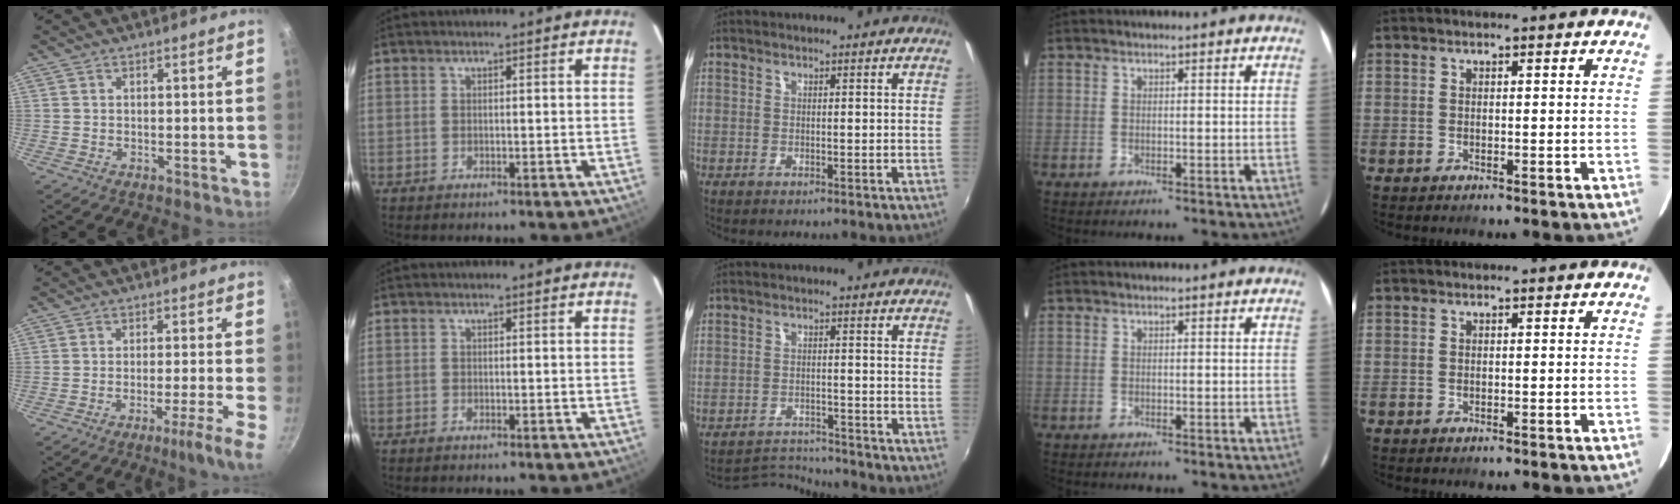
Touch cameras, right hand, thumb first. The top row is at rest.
{"thumb": {"total": 6.5, "force": [-3.4, -0.5, 5.5], "torque": [-0.087, 0.014, -0.053]}, "middle": {"total": 5.2, "force": [-5.2, -0.4, -0.8], "torque": [-0.010, 0.007, -0.093]}}